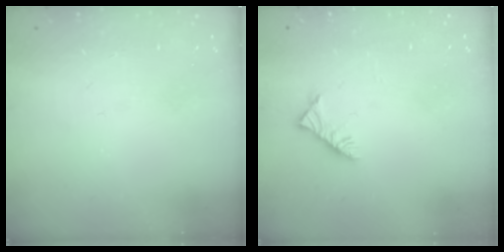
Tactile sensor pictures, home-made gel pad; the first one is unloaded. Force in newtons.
{"total": 3.4, "press": 3.3, "slide": 0.8}